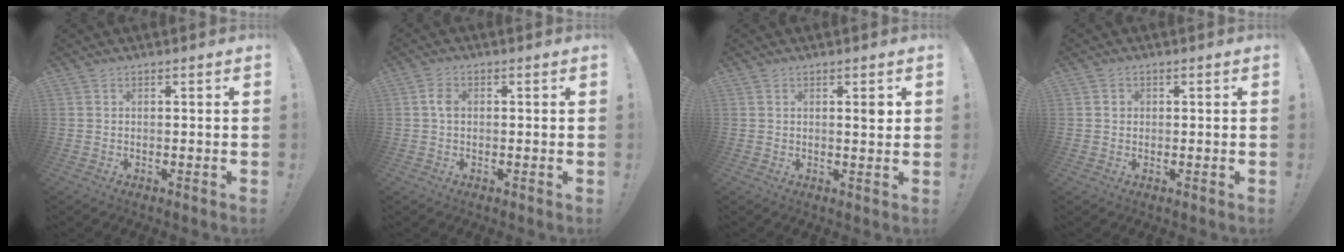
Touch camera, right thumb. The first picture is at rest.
{"total": 3.0, "force": [0.2, 2.1, 2.2], "torque": [-0.042, 0.009, 0.003]}
{"total": 2.7, "force": [1.2, 0.8, 2.3], "torque": [-0.025, -0.007, 0.013]}
{"total": 1.4, "force": [-0.1, 1.4, 0.4], "torque": [0.000, 0.002, -0.004]}